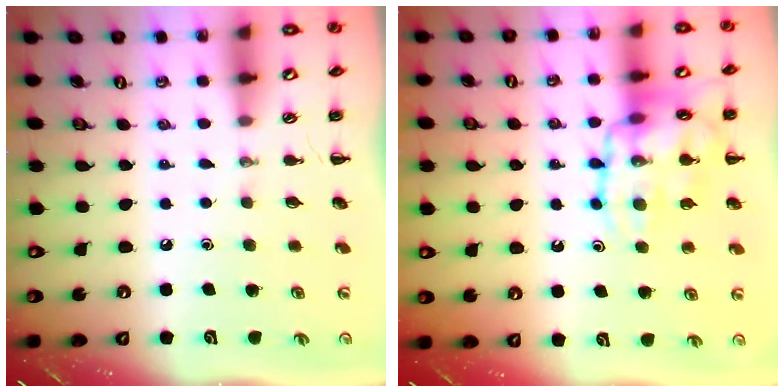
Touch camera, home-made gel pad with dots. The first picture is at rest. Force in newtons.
{"total": 16.1, "press": 16.0, "slide": 1.5}